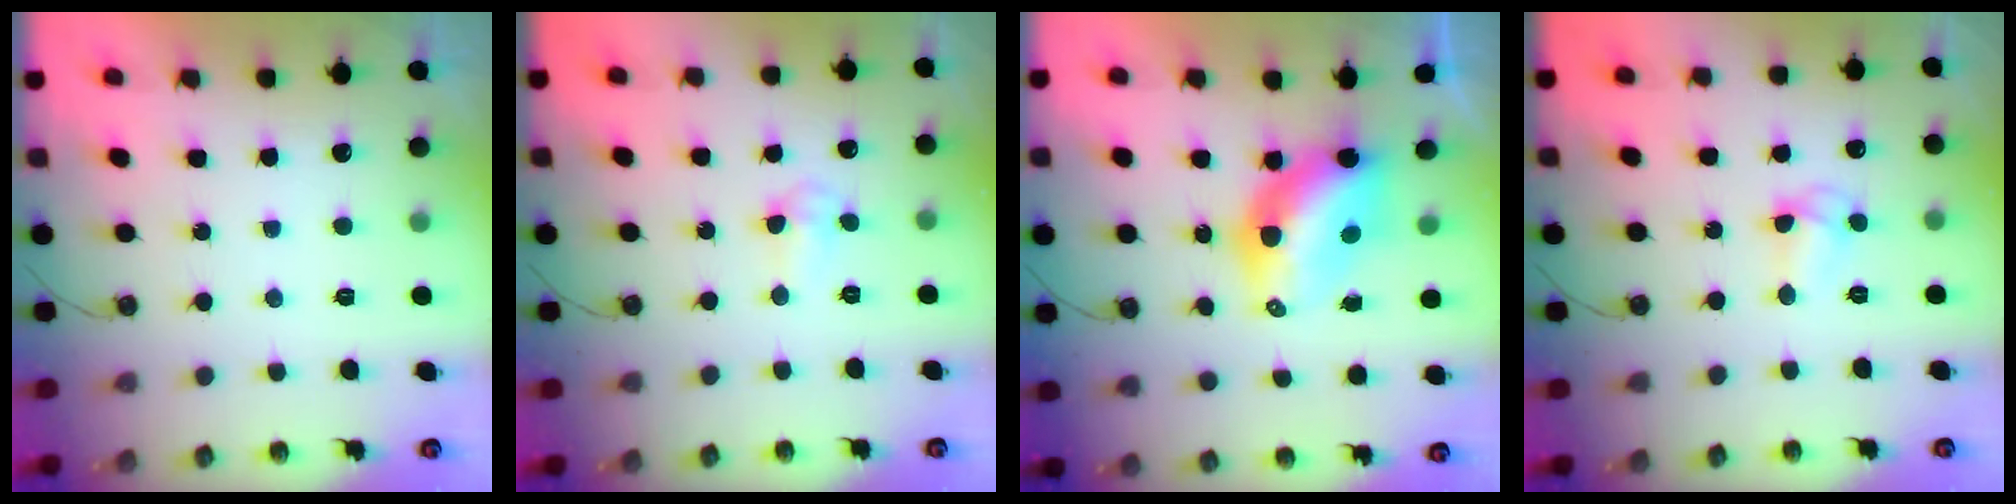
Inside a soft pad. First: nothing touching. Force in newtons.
{"total": 4.3, "press": 3.6, "slide": 2.4}
{"total": 9.4, "press": 9.3, "slide": 0.9}
{"total": 5.7, "press": 5.7, "slide": 0.6}